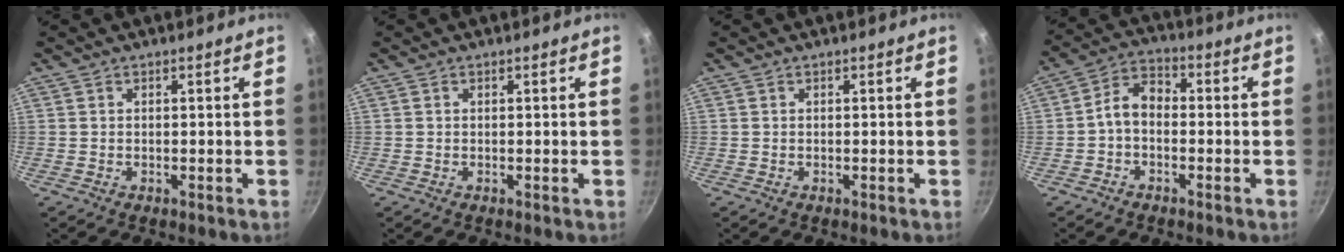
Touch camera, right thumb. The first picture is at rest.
{"total": 0.0}
{"total": 0.0}
{"total": 6.0, "force": [-1.2, 4.1, 4.2], "torque": [-0.069, 0.031, -0.035]}